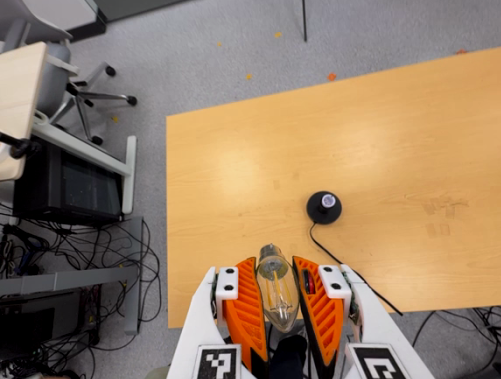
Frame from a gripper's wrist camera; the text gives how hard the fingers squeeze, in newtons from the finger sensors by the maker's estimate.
{"total": 20.1, "left": 21.8, "right": 18.3}